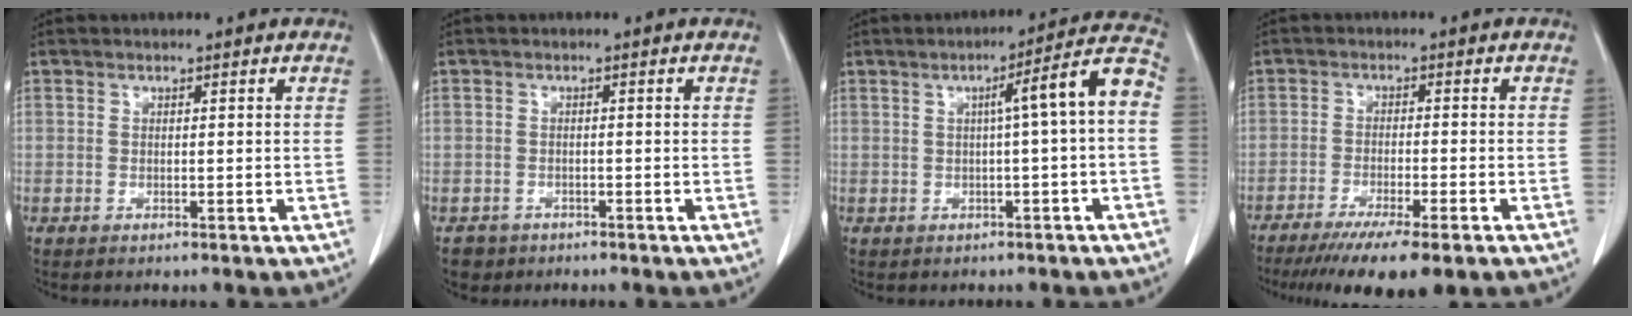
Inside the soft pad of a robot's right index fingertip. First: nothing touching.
{"total": 2.1, "force": [-1.3, 1.7, -0.2], "torque": [-0.008, 0.006, -0.021]}
{"total": 7.8, "force": [0.0, -0.4, 7.8], "torque": [-0.101, 0.021, -0.005]}
{"total": 11.8, "force": [-8.7, 1.3, 7.9], "torque": [-0.114, -0.025, -0.132]}